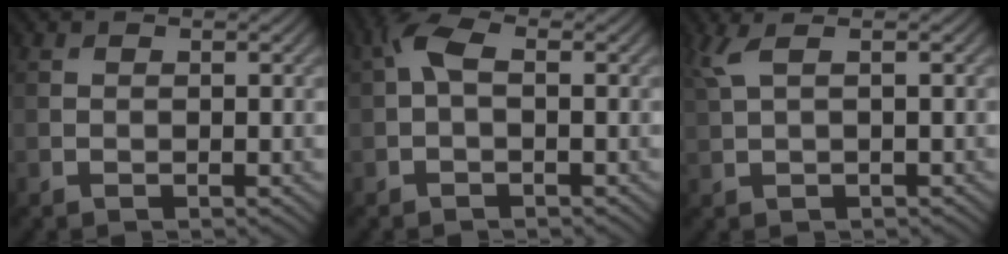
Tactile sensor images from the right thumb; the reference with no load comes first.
{"total": 2.9, "force": [0.1, 1.4, 2.6], "torque": [-0.057, 0.010, -0.005]}
{"total": 2.6, "force": [1.2, 0.6, 2.2], "torque": [-0.051, 0.011, 0.026]}